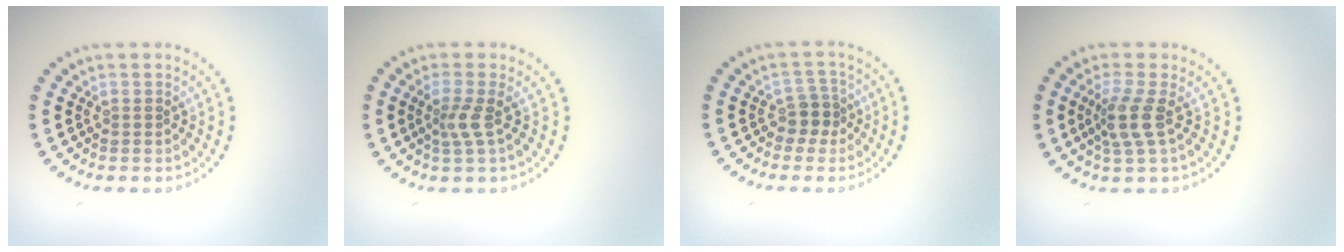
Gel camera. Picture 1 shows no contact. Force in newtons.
{"total": 2.0, "press": 1.3, "slide": 1.5}
{"total": 2.0, "press": 1.6, "slide": 1.2}
{"total": 2.7, "press": 2.1, "slide": 1.8}